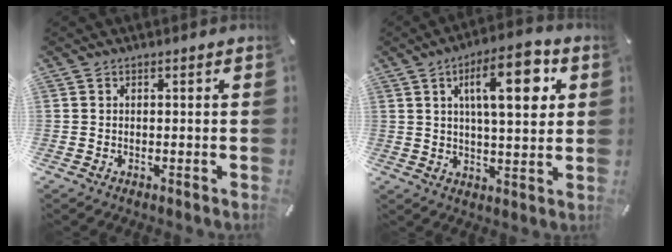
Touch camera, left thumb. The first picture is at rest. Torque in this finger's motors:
{"motor_torque": [2.58, 2.43, 1.88, -0.88, 0.54]}